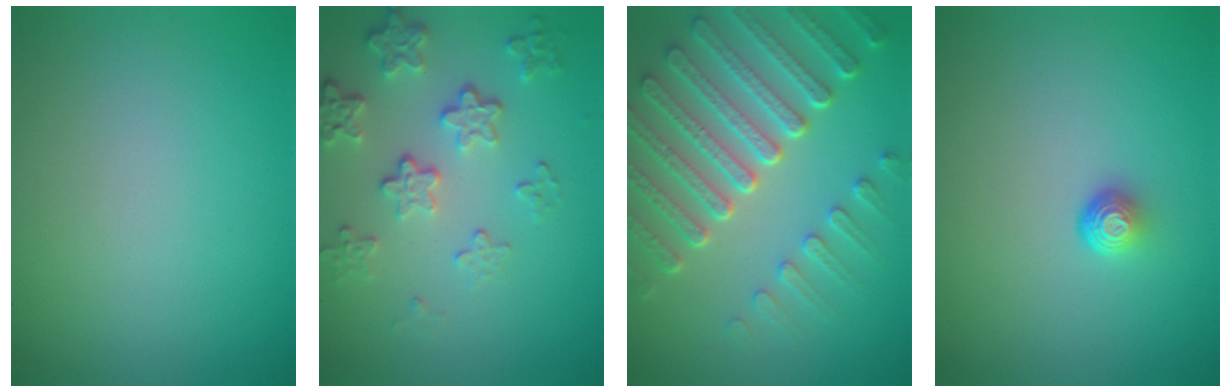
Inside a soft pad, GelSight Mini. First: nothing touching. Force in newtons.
{"total": 4.2, "press": 3.2, "slide": 2.8}
{"total": 7.4, "press": 5.5, "slide": 4.9}
{"total": 1.7, "press": 1.1, "slide": 1.3}